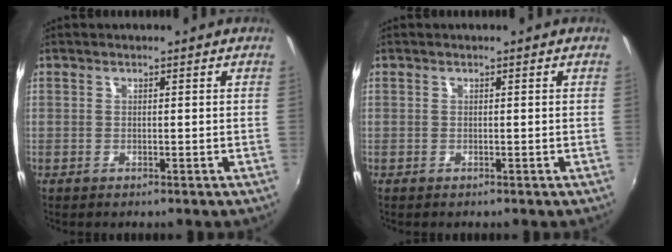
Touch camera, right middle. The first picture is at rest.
{"total": 0.0}